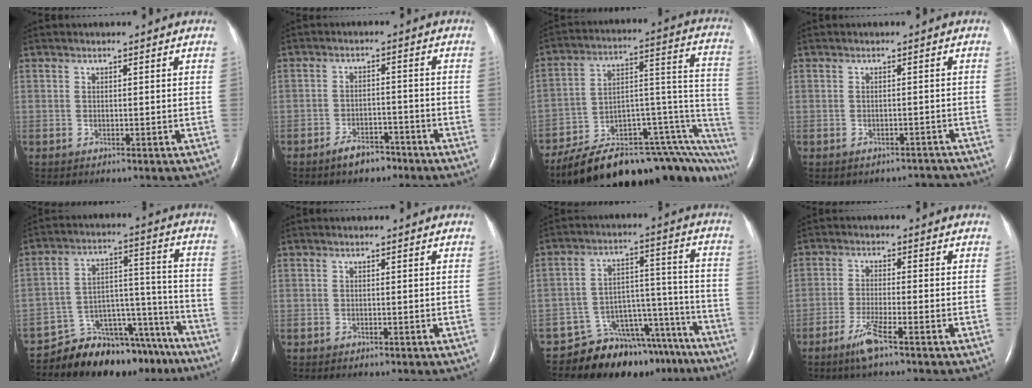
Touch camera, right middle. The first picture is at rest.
{"total": 4.3, "force": [-3.4, 1.9, 1.8], "torque": [-0.037, 0.003, -0.049]}
{"total": 25.6, "force": [-19.2, 8.1, 14.7], "torque": [-0.100, 0.056, -0.264]}
{"total": 3.1, "force": [-2.8, 1.5, -0.2], "torque": [0.005, 0.015, -0.031]}
{"total": 17.4, "force": [-15.8, 5.9, 4.2], "torque": [-0.036, 0.057, -0.230]}
{"total": 0.0}
{"total": 15.0, "force": [-12.9, 6.7, 3.7], "torque": [-0.025, 0.060, -0.184]}
{"total": 4.4, "force": [-2.9, -0.2, 3.4], "torque": [-0.076, -0.010, -0.060]}